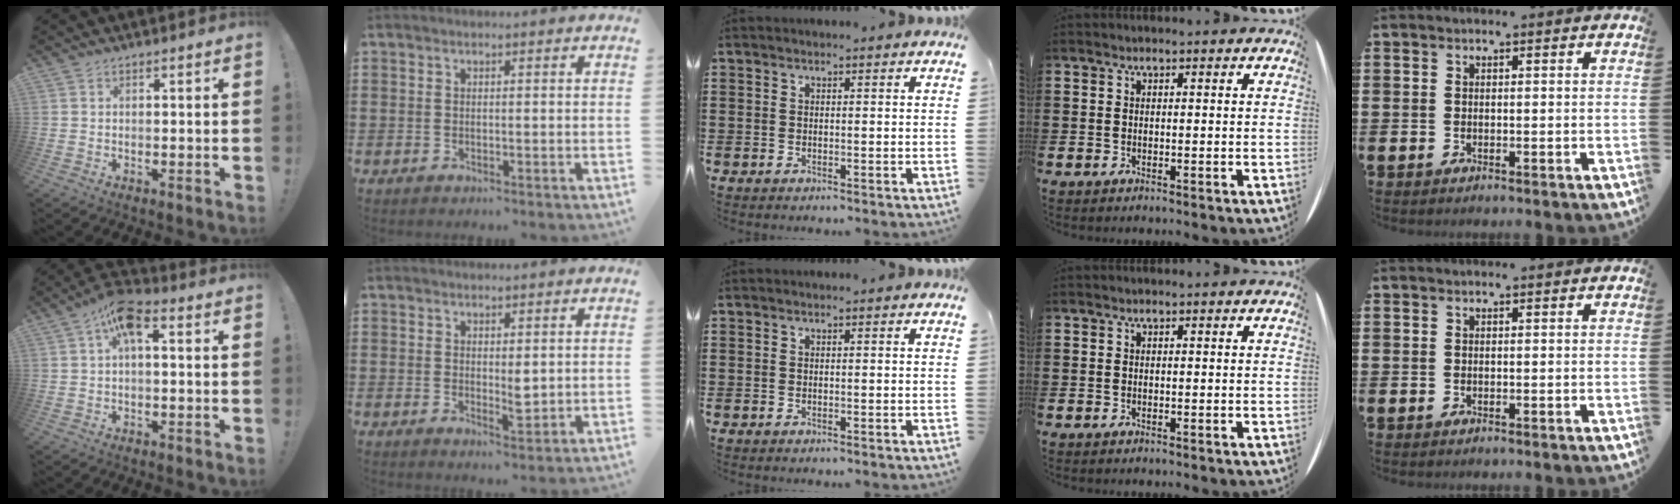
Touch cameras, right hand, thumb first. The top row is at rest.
{"thumb": {"total": 7.8, "force": [2.2, 3.4, 6.7], "torque": [-0.116, -0.001, 0.042]}, "index": {"total": 2.6, "force": [0.6, 1.4, 2.2], "torque": [-0.026, -0.005, 0.008]}}